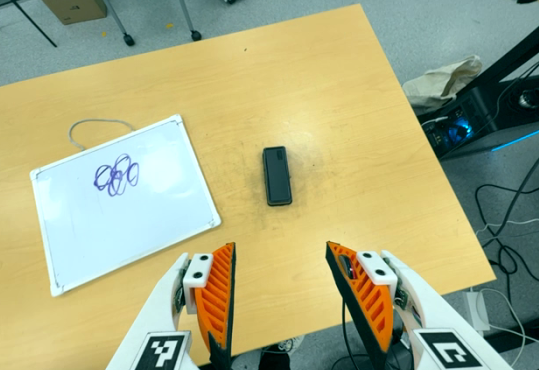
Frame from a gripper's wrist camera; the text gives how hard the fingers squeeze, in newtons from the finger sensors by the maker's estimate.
{"total": 0.0}